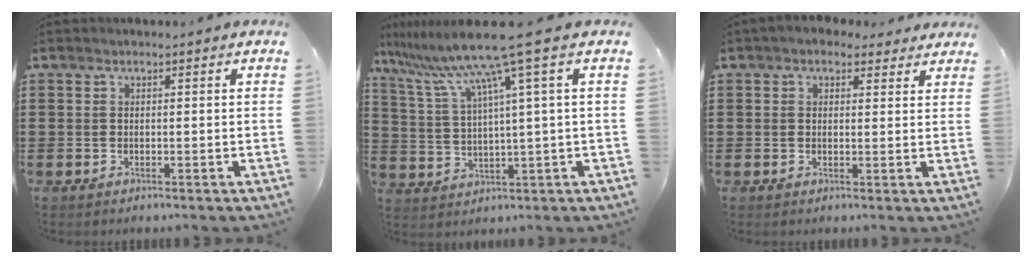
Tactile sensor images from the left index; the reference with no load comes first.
{"total": 10.5, "force": [6.4, -0.8, 8.3], "torque": [-0.197, -0.034, 0.096]}
{"total": 2.4, "force": [1.7, 1.5, 0.8], "torque": [-0.014, 0.003, 0.029]}